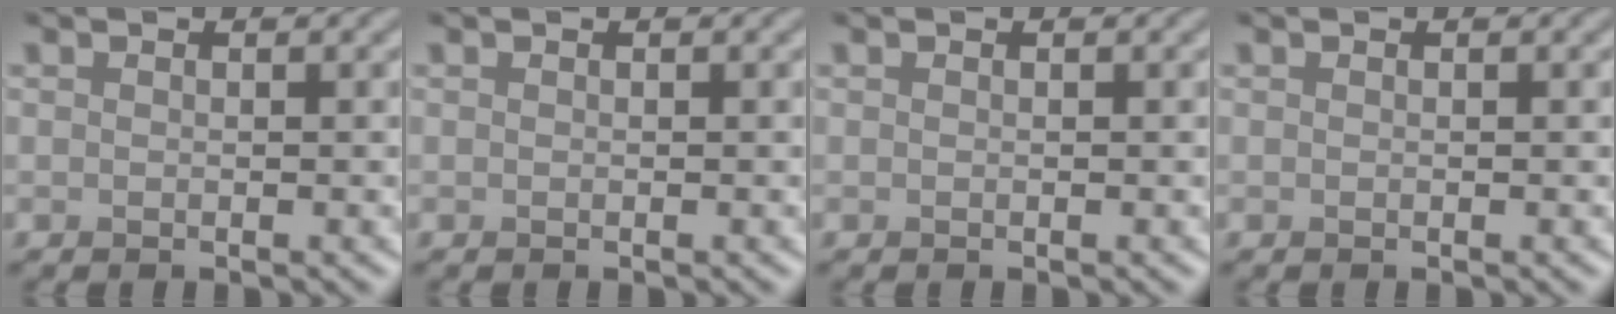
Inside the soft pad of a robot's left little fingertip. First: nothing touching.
{"total": 0.0}
{"total": 0.0}
{"total": 0.0}